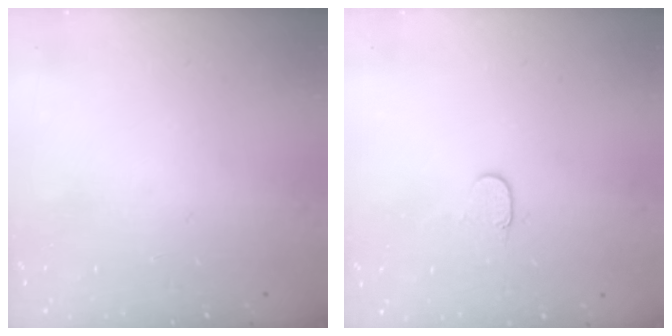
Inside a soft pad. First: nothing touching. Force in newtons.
{"total": 4.0, "press": 4.0, "slide": 0.4}